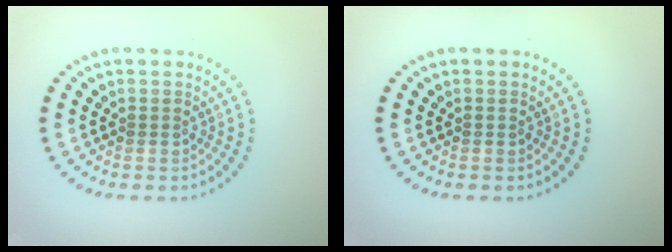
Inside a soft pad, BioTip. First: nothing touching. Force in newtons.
{"total": 0.0}